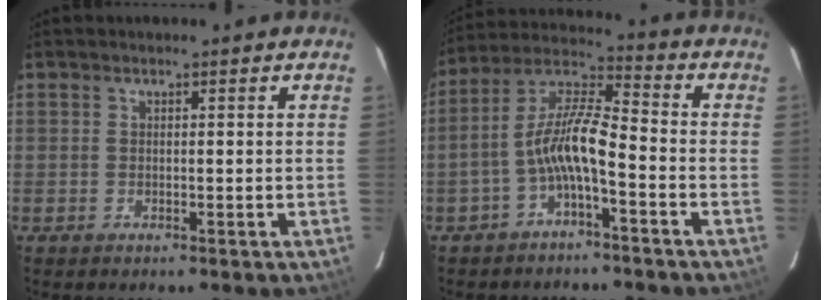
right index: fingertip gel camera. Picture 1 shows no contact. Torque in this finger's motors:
{"motor_torque": [1.32, -0.78, 0.83, 0.21]}